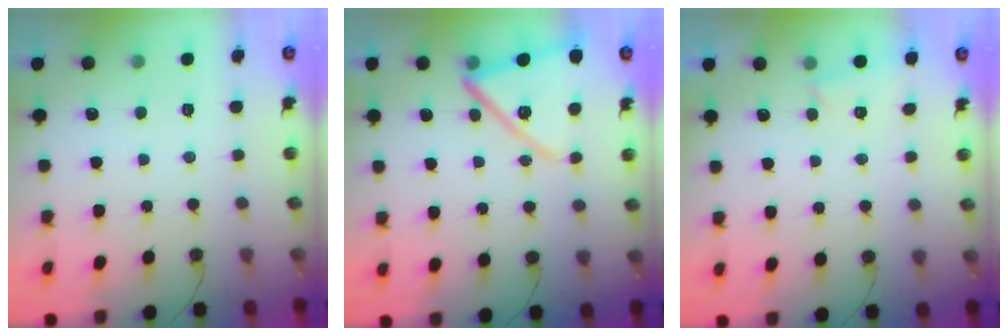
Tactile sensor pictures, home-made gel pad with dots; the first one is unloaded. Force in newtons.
{"total": 14.3, "press": 14.2, "slide": 1.0}
{"total": 1.7, "press": 1.7, "slide": 0.5}